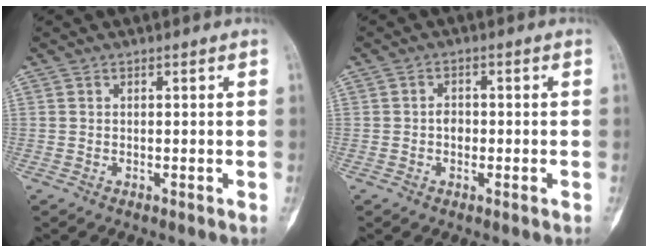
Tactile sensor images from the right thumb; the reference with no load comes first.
{"total": 2.0, "force": [-0.5, 1.4, 1.3], "torque": [-0.011, 0.005, -0.012]}